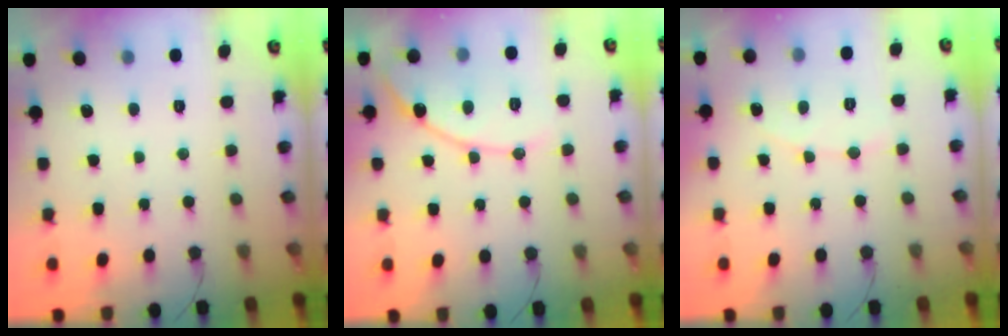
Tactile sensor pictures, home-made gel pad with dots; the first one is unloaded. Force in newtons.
{"total": 12.5, "press": 12.5, "slide": 0.6}
{"total": 4.8, "press": 4.7, "slide": 0.4}